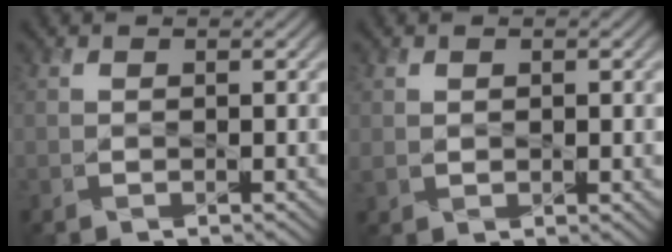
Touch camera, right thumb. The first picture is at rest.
{"total": 1.5, "force": [0.4, 0.9, 1.1], "torque": [-0.024, -0.003, 0.014]}